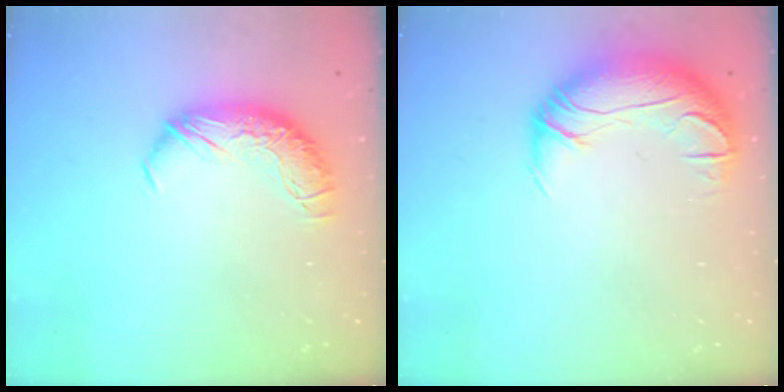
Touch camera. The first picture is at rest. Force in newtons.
{"total": 2.9, "press": 0.9, "slide": 2.8}